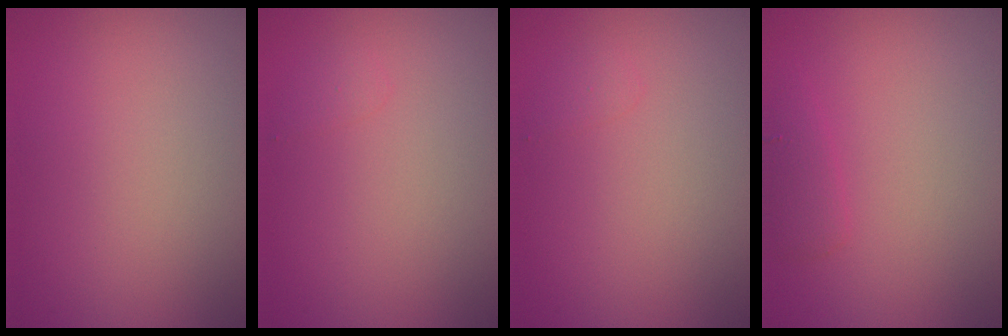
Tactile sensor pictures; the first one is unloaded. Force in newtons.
{"total": 0.6, "press": 0.6, "slide": 0.1}
{"total": 0.6, "press": 0.6, "slide": 0.1}
{"total": 1.3, "press": 1.3, "slide": 0.1}